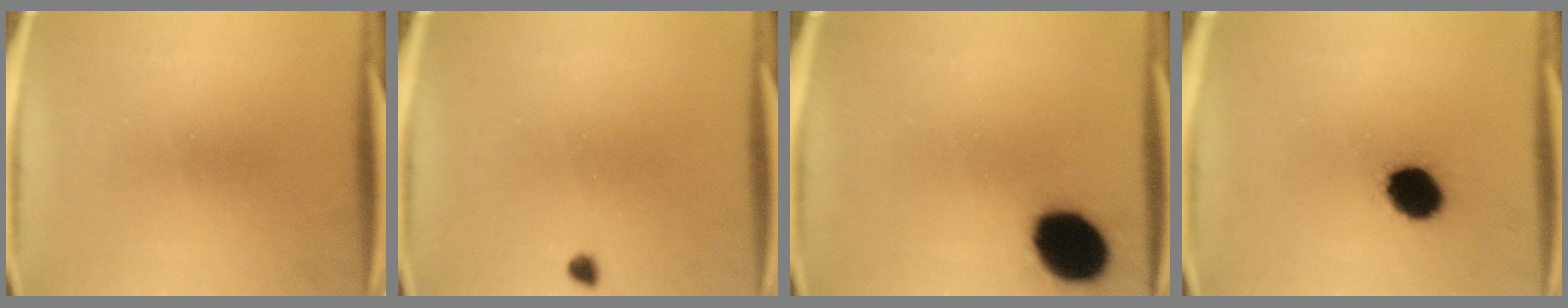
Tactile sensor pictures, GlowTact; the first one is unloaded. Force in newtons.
{"total": 1.2}
{"total": 15.1}
{"total": 10.2}